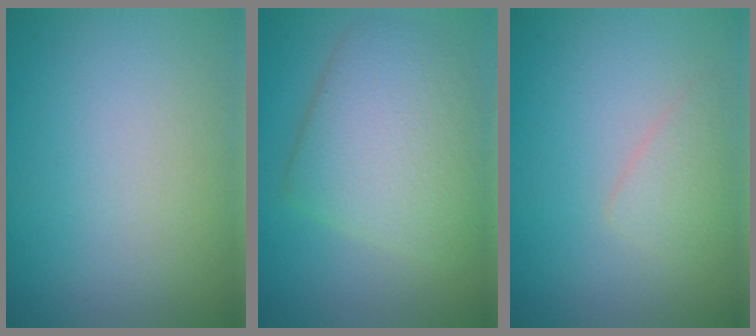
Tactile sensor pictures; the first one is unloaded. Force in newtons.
{"total": 7.0, "press": 6.9, "slide": 0.4}
{"total": 1.7, "press": 1.7, "slide": 0.1}